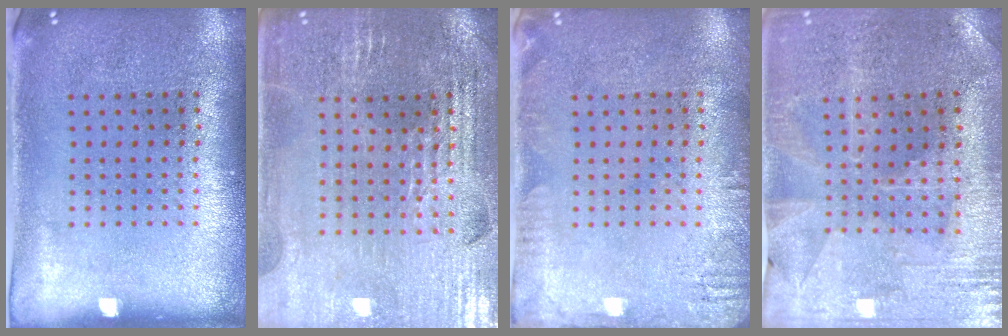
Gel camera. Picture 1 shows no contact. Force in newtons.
{"total": 2.9, "press": 2.9, "slide": 0.6}
{"total": 1.9, "press": 1.9, "slide": 0.3}
{"total": 0.9, "press": 0.8, "slide": 0.3}